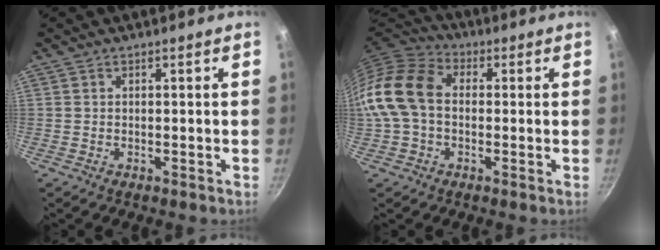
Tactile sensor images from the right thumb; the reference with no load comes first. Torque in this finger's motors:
{"motor_torque": [-0.77, 1.23, 0.73, -0.68, 0.36]}